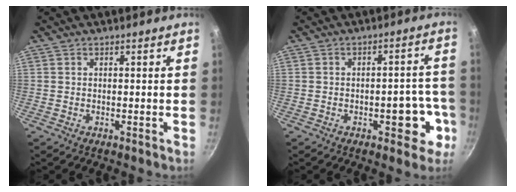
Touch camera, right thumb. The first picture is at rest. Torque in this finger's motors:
{"motor_torque": [1.00, 0.77, -0.10, 0.03, 0.12]}